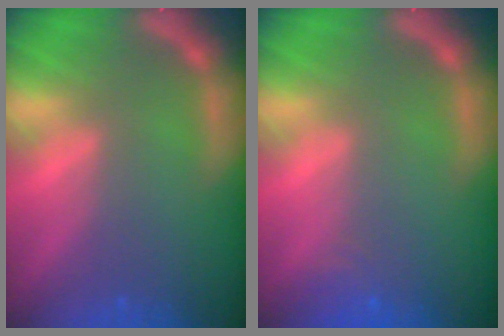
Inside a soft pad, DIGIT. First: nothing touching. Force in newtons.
{"total": 1.9}